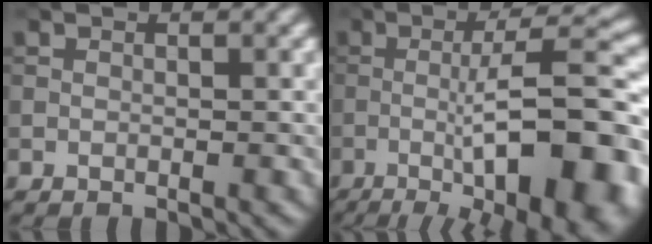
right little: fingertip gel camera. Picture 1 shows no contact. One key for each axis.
{"total": 15.3, "fx": -4.6, "fy": 4.2, "fz": 13.9, "tx": -0.178, "ty": 0.018, "tz": -0.065}